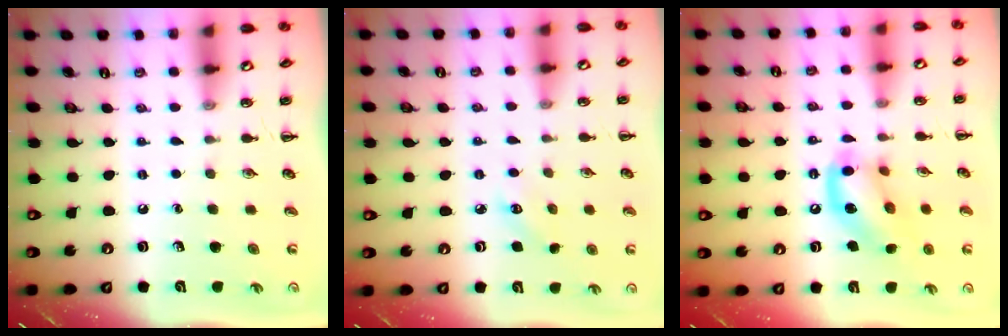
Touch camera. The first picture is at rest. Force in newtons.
{"total": 3.5, "press": 3.4, "slide": 0.9}
{"total": 14.4, "press": 14.3, "slide": 1.5}